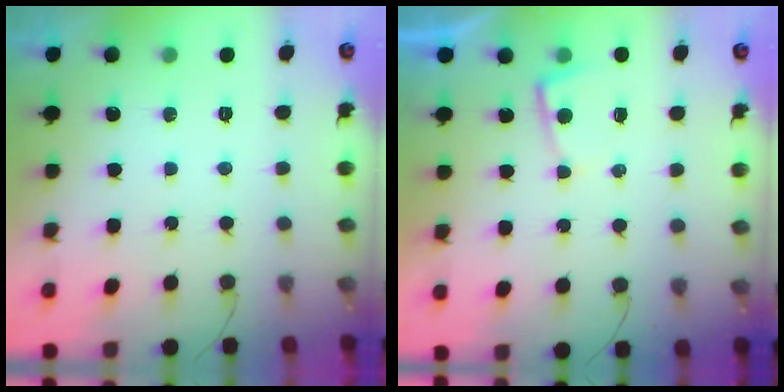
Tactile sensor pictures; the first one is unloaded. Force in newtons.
{"total": 2.6, "press": 2.6, "slide": 0.4}